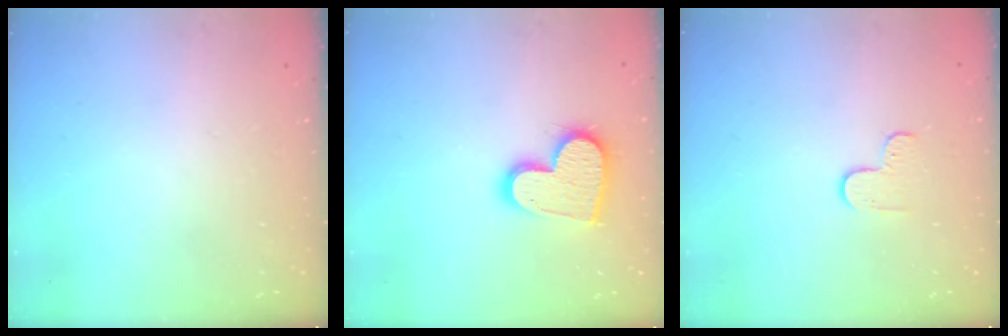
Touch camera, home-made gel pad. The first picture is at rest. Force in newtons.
{"total": 14.9, "press": 14.9, "slide": 1.0}
{"total": 4.0, "press": 4.0, "slide": 0.3}